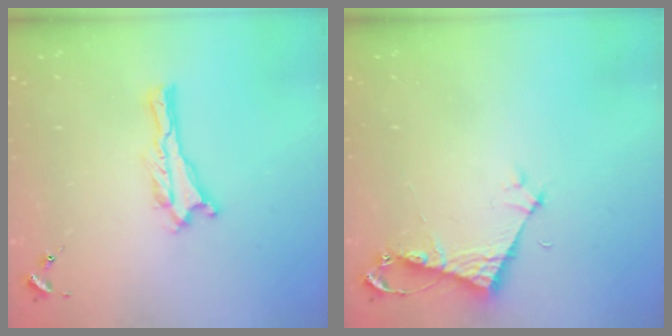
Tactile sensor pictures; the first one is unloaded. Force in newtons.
{"total": 4.9, "press": 4.9, "slide": 0.2}